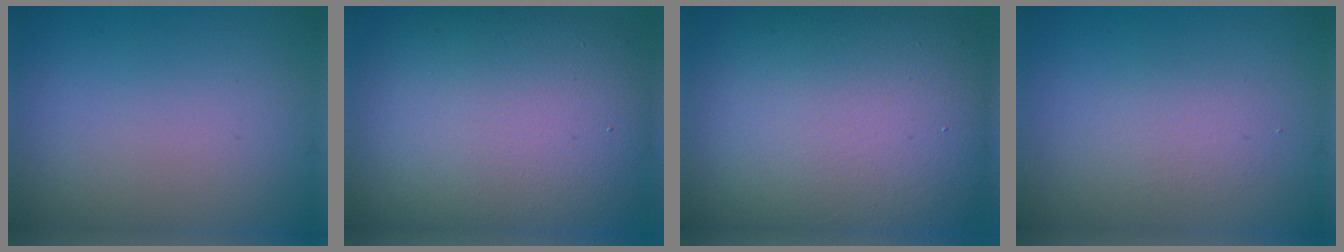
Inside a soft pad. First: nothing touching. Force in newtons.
{"total": 14.7, "press": 14.7, "slide": 0.8}
{"total": 16.9, "press": 16.8, "slide": 1.0}
{"total": 1.6, "press": 1.6, "slide": 0.2}